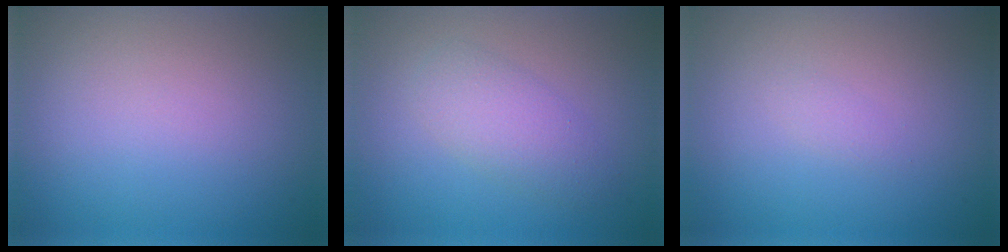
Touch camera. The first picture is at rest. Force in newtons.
{"total": 3.0, "press": 3.0, "slide": 0.1}
{"total": 0.7, "press": 0.7, "slide": 0.1}